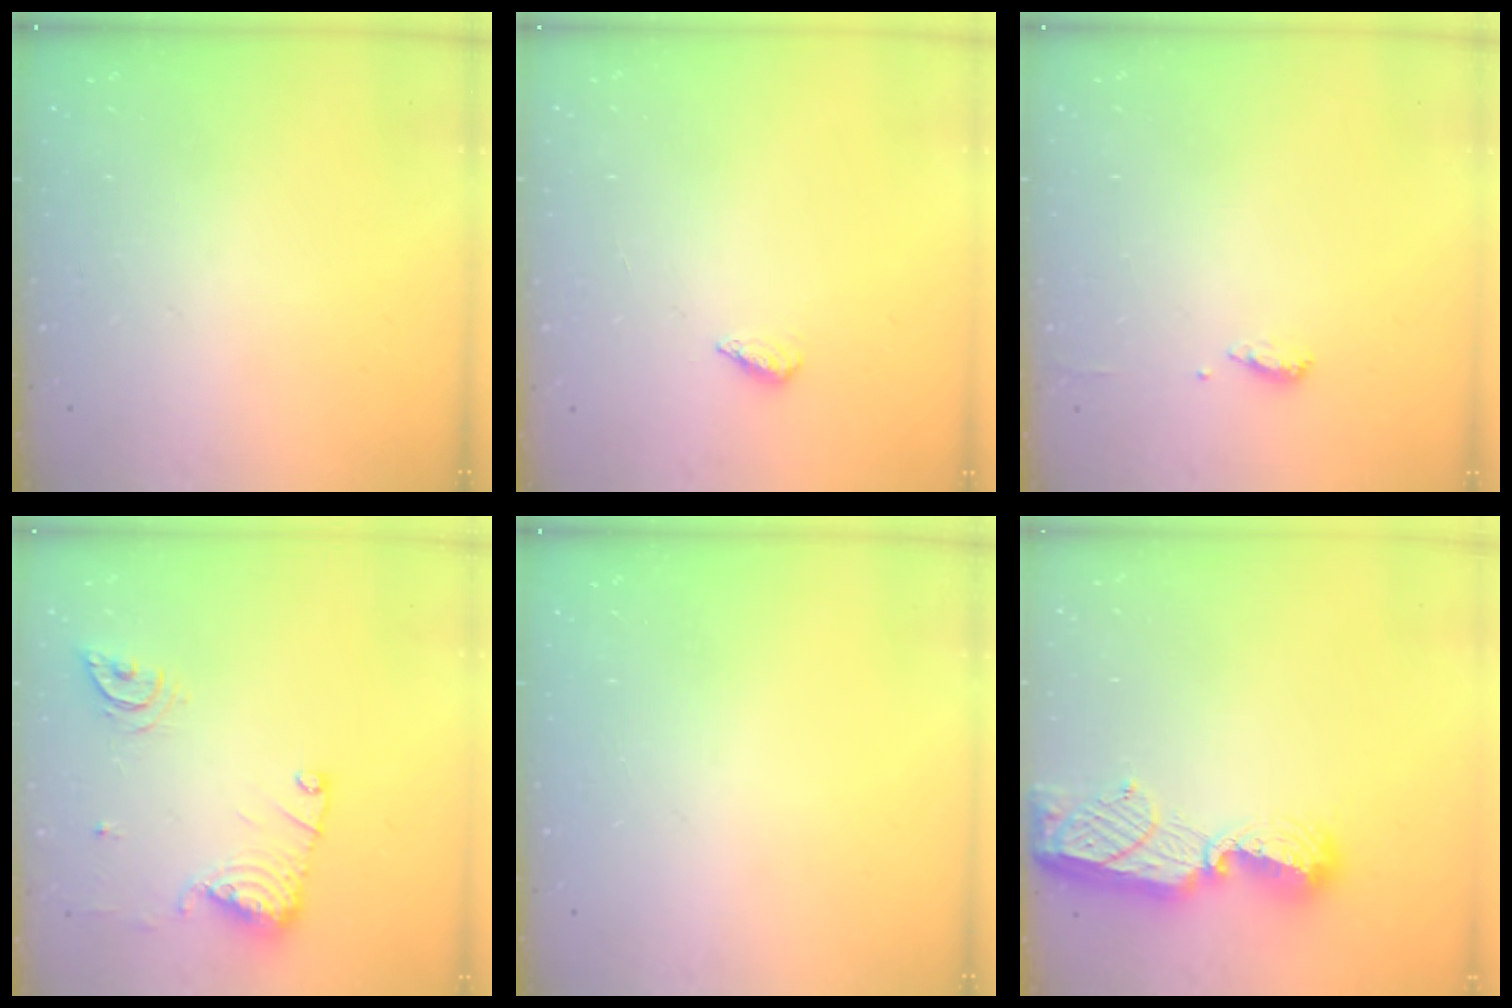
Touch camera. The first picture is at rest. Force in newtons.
{"total": 2.1, "press": 1.9, "slide": 0.8}
{"total": 6.1, "press": 6.0, "slide": 1.3}
{"total": 12.2, "press": 12.2, "slide": 1.2}
{"total": 0.0}
{"total": 10.7, "press": 10.7, "slide": 1.0}